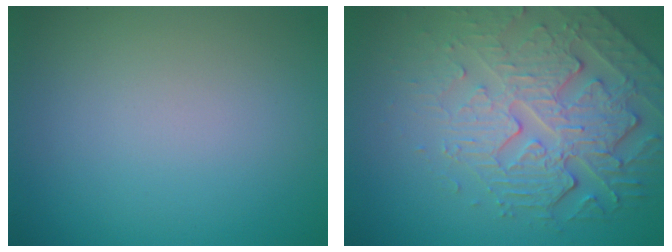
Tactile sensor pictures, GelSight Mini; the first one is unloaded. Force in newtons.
{"total": 5.2, "press": 4.7, "slide": 2.2}